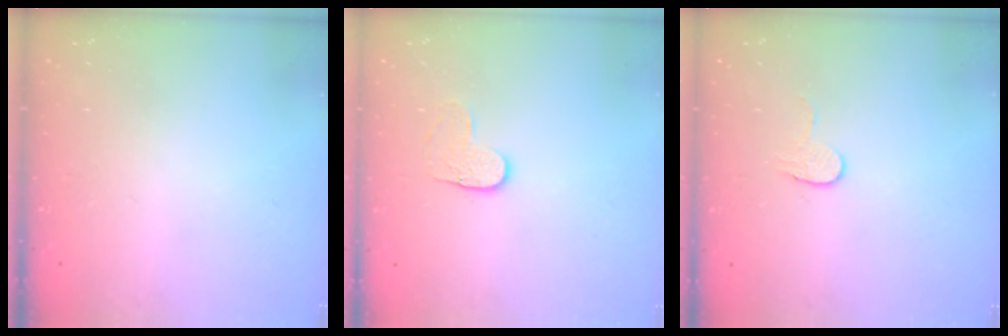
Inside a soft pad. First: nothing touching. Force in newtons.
{"total": 4.0, "press": 4.0, "slide": 0.4}
{"total": 6.2, "press": 6.2, "slide": 0.5}